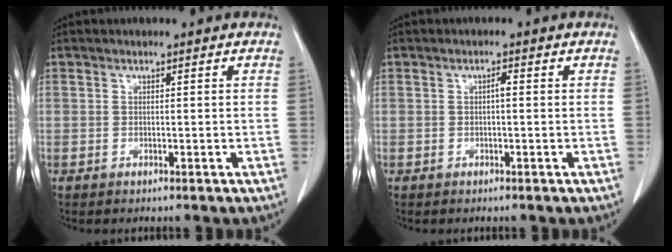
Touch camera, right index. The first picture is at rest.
{"total": 1.0, "force": [0.0, 0.2, 0.9], "torque": [-0.016, 0.003, 0.000]}